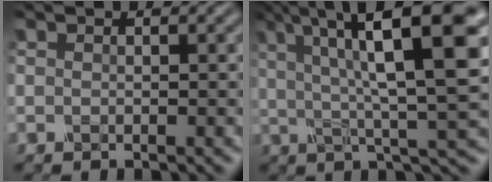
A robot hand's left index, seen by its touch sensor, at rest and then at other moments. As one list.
[{"total": 13.1, "force": [4.3, 3.1, 12.0], "torque": [-0.181, 0.017, 0.067]}]